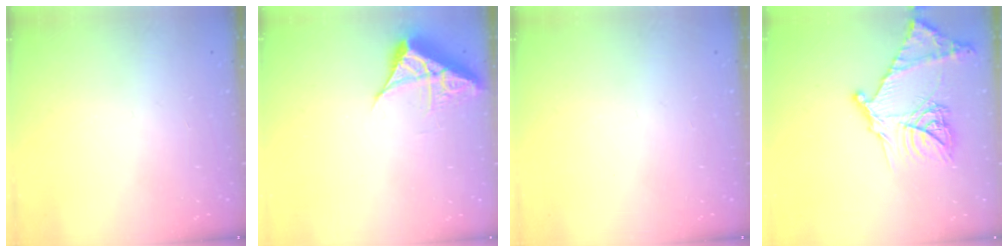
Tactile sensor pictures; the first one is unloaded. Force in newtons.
{"total": 6.9, "press": 6.8, "slide": 0.6}
{"total": 0.0}
{"total": 20.3, "press": 20.3, "slide": 1.7}